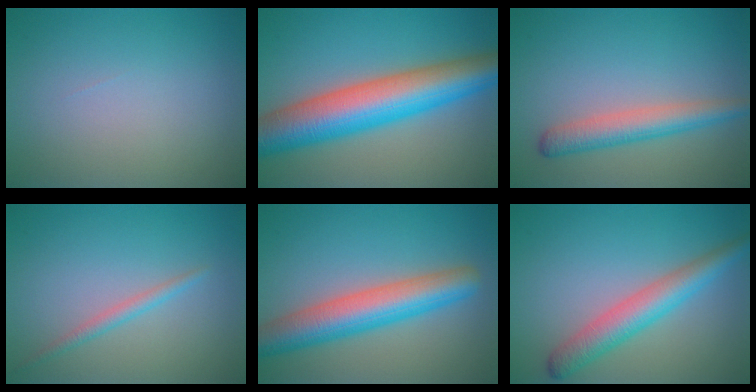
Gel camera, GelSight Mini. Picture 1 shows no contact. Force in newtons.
{"total": 11.0, "press": 11.0, "slide": 0.2}
{"total": 3.7, "press": 3.7, "slide": 0.1}
{"total": 1.4, "press": 1.4, "slide": 0.1}
{"total": 7.1, "press": 7.1, "slide": 0.2}
{"total": 4.5, "press": 4.5, "slide": 0.2}